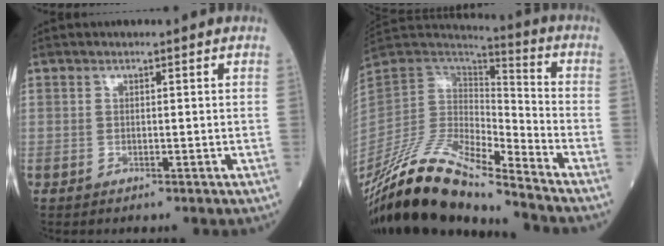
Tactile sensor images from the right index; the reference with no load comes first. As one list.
[{"total": 17.9, "force": [-15.2, 1.6, 9.4], "torque": [-0.189, 0.013, -0.285]}]